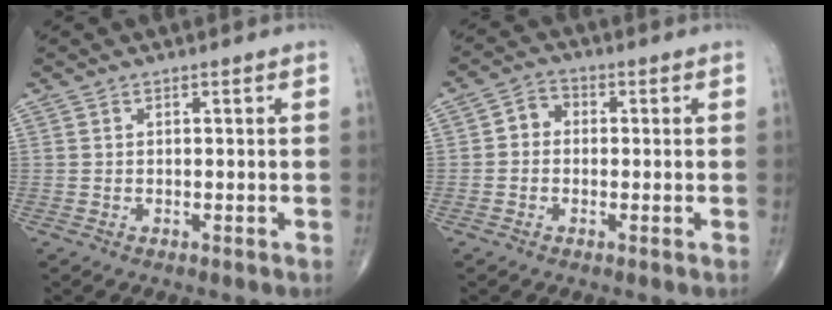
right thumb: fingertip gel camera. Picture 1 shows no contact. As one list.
[{"total": 3.6, "force": [-0.2, 3.1, 1.9], "torque": [-0.016, 0.015, -0.015]}]